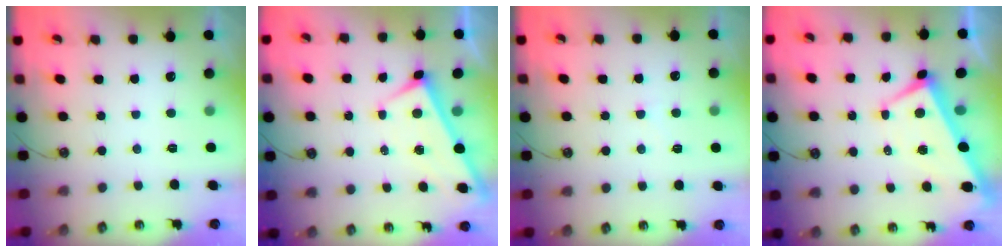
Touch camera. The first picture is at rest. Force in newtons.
{"total": 1.3, "press": 1.3, "slide": 0.4}
{"total": 2.9, "press": 2.8, "slide": 0.5}
{"total": 0.9, "press": 0.1, "slide": 0.9}